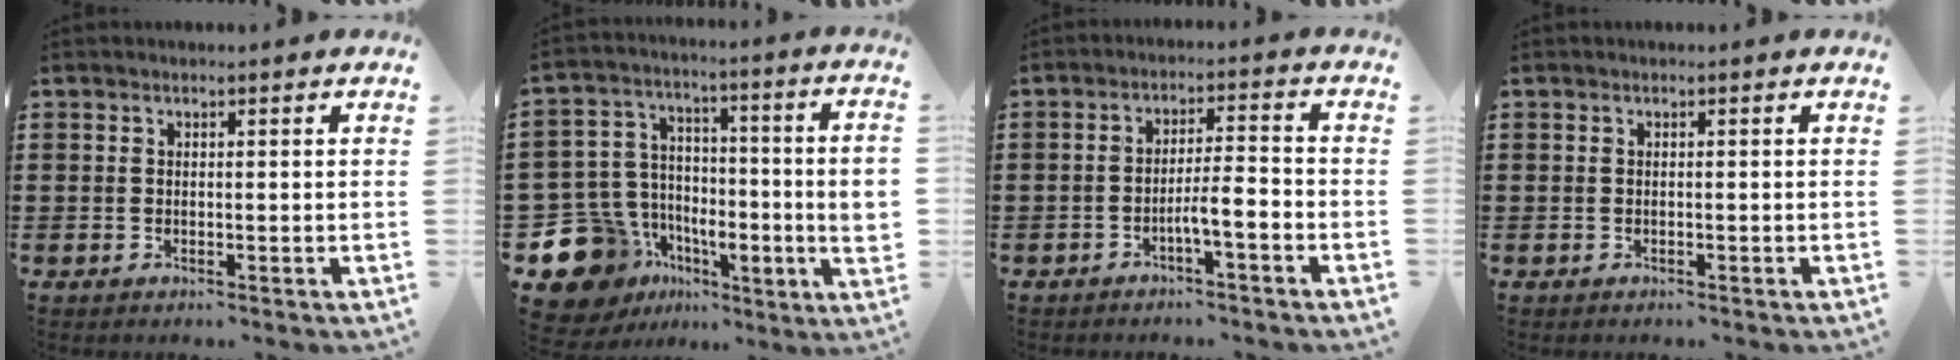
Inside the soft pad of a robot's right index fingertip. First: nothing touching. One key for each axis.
{"total": 14.5, "fx": -6.3, "fy": 10.4, "fz": 7.8, "tx": -0.214, "ty": 0.018, "tz": -0.112}
{"total": 4.4, "fx": -2.3, "fy": 0.2, "fz": 3.7, "tx": -0.064, "ty": -0.002, "tz": -0.043}
{"total": 0.0}